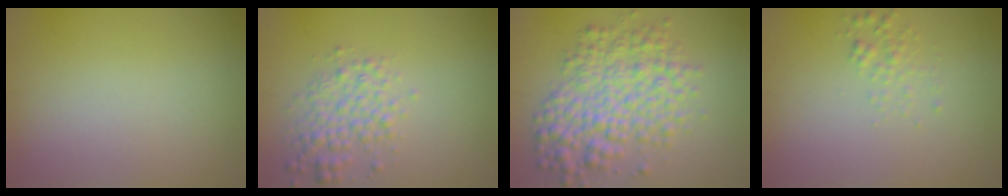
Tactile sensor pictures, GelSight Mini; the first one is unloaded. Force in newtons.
{"total": 2.8, "press": 2.8, "slide": 0.0}
{"total": 6.1, "press": 6.1, "slide": 0.1}
{"total": 1.2, "press": 1.2, "slide": 0.0}